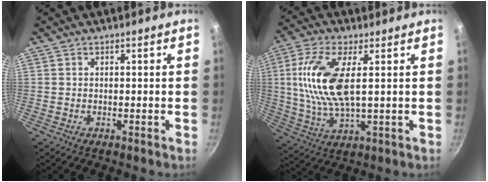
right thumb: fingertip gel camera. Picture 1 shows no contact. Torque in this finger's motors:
{"motor_torque": [1.39, 1.49, 1.58, -0.21, 0.23]}